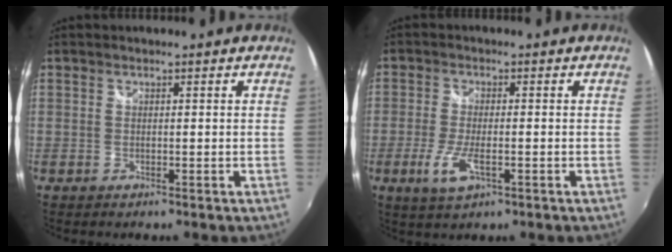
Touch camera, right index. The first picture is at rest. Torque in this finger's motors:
{"motor_torque": [0.38, -0.17, 0.15, 0.05]}